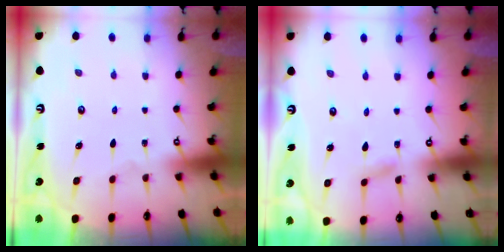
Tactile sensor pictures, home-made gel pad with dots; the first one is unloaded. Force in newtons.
{"total": 1.5, "press": 1.5, "slide": 0.2}